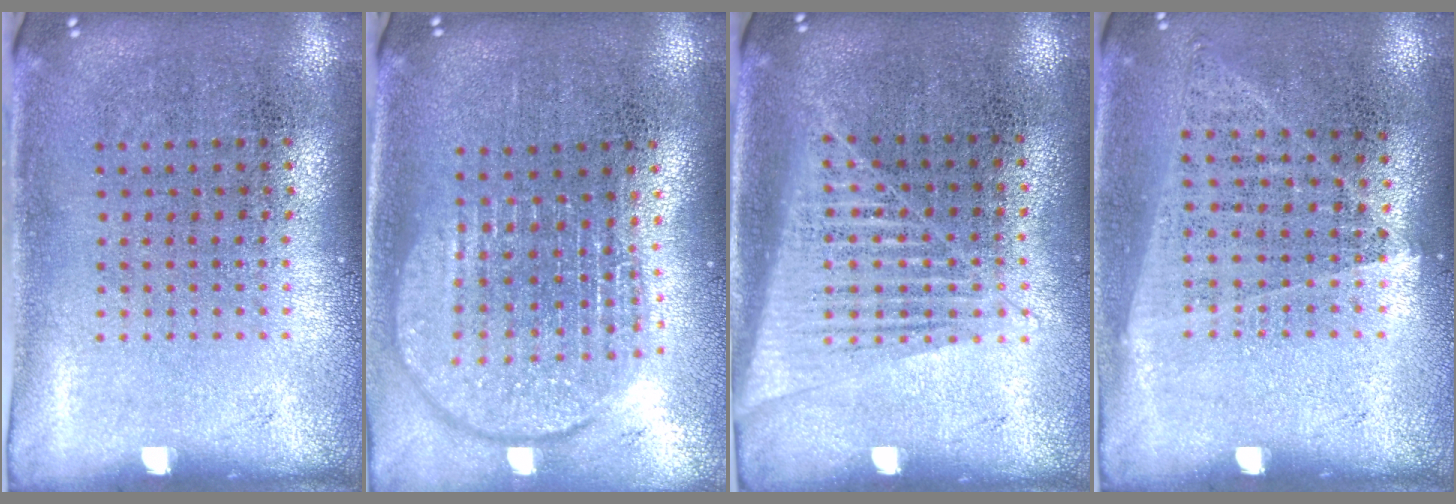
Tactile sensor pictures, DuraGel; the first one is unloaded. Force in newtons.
{"total": 1.8, "press": 1.5, "slide": 1.0}
{"total": 1.4, "press": 1.3, "slide": 0.5}
{"total": 1.0, "press": 0.9, "slide": 0.5}